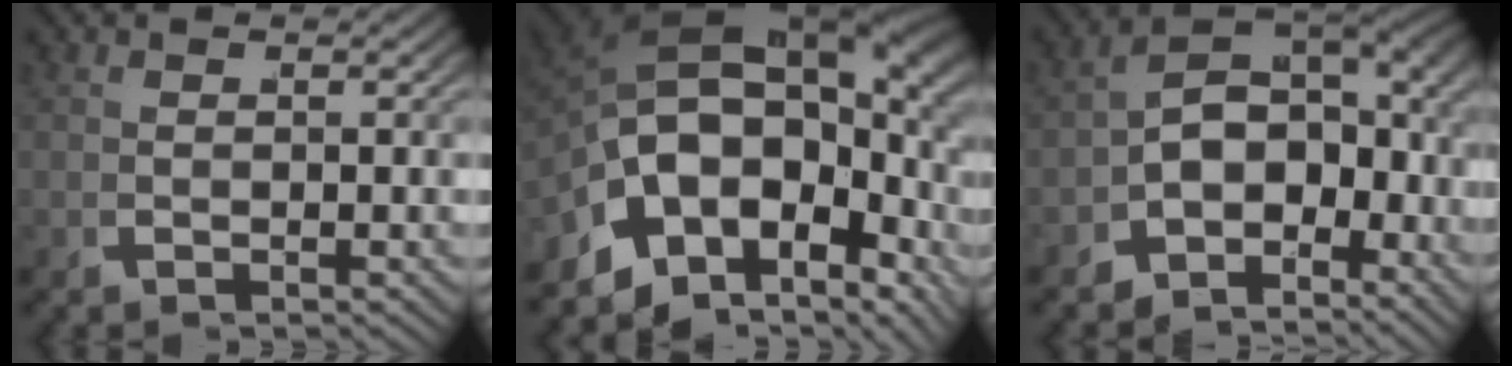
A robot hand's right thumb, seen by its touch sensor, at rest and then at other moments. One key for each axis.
{"total": 21.6, "fx": 0.7, "fy": 15.2, "fz": 15.3, "tx": -0.298, "ty": -0.030, "tz": 0.012}
{"total": 10.9, "fx": -0.6, "fy": 7.5, "fz": 7.9, "tx": -0.124, "ty": -0.011, "tz": -0.016}